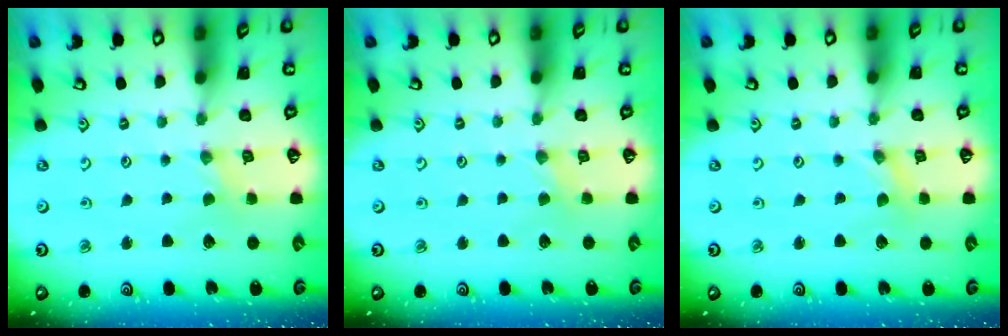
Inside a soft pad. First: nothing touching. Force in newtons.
{"total": 1.8, "press": 1.8, "slide": 0.4}
{"total": 0.0}